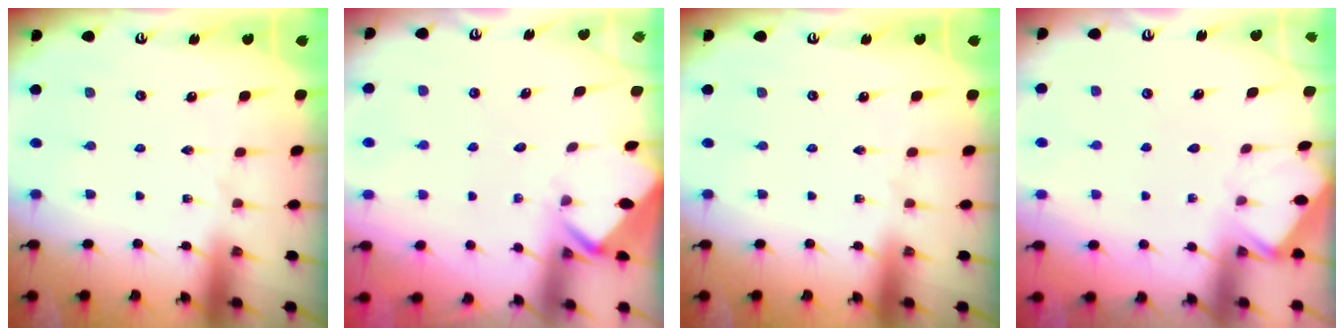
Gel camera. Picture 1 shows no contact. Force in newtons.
{"total": 3.4, "press": 3.4, "slide": 0.1}
{"total": 0.0}
{"total": 1.6, "press": 1.6, "slide": 0.1}